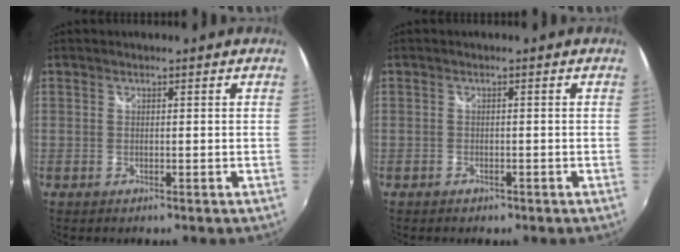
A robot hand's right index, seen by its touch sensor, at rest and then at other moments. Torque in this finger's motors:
{"motor_torque": [0.08, -0.10, 0.04, -0.01]}